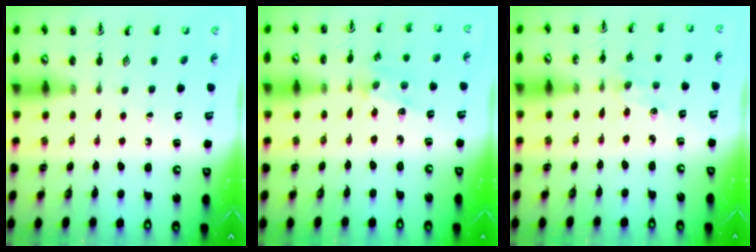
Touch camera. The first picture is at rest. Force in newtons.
{"total": 5.3, "press": 5.3, "slide": 0.3}
{"total": 2.0, "press": 2.0, "slide": 0.3}